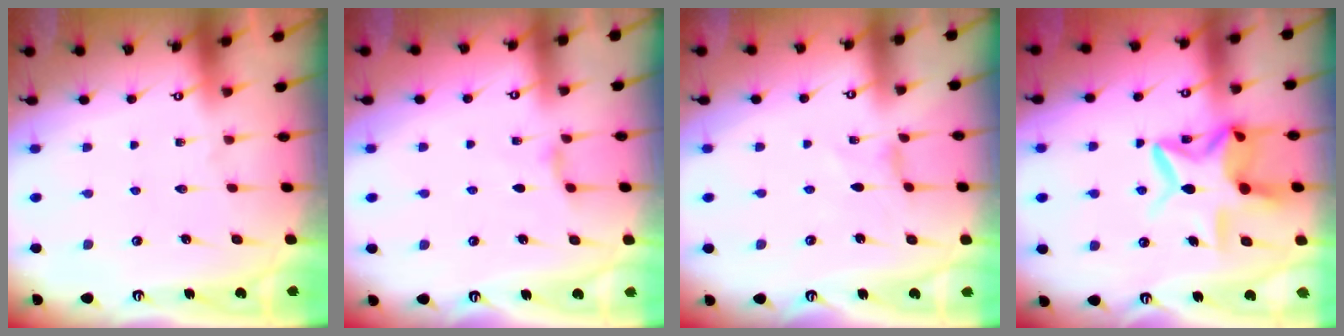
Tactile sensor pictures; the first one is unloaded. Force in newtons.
{"total": 1.4, "press": 1.4, "slide": 0.4}
{"total": 0.0}
{"total": 14.0, "press": 14.0, "slide": 1.6}